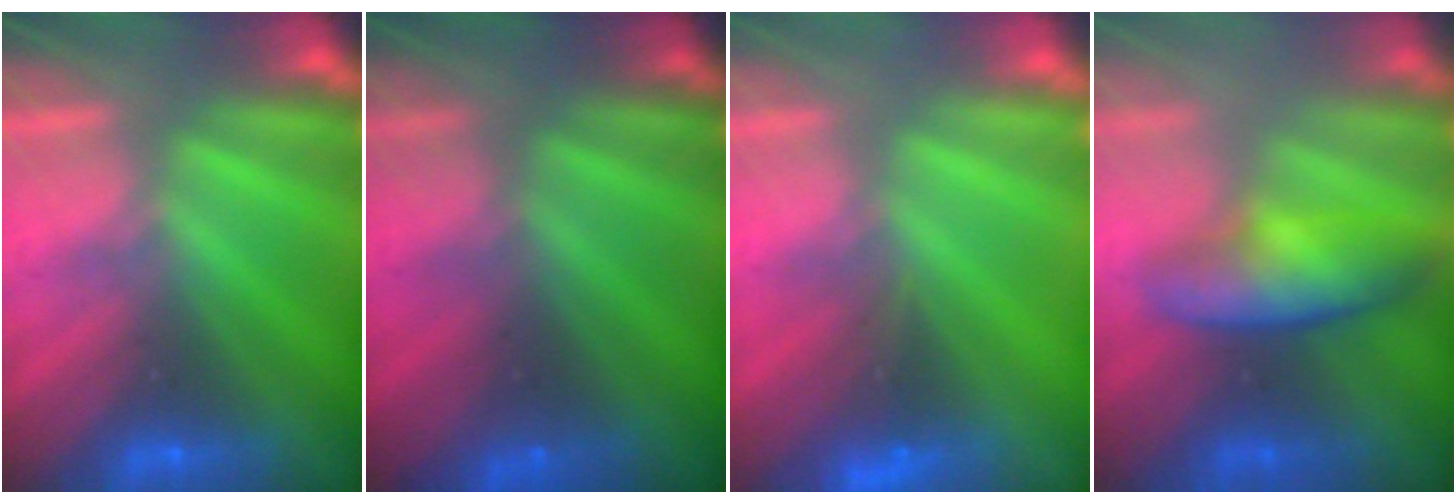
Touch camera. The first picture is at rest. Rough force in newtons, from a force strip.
{"total": 1.4}
{"total": 4.9}
{"total": 3.8}